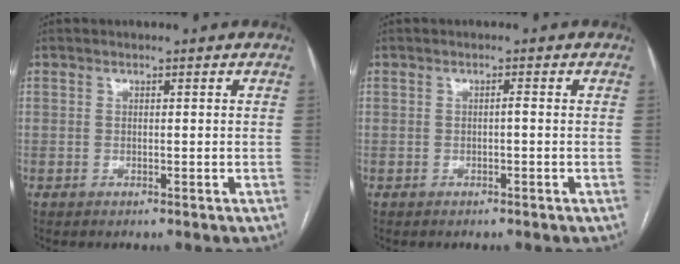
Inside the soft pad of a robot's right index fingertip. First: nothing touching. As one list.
[{"total": 0.6, "force": [-0.2, 0.0, 0.6], "torque": [-0.008, 0.002, -0.003]}]